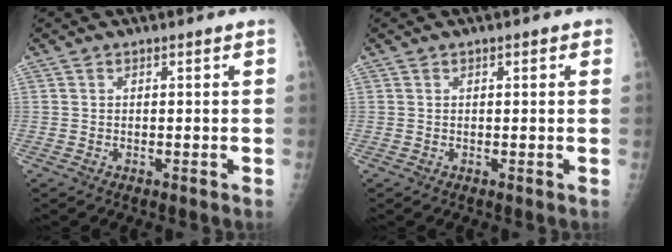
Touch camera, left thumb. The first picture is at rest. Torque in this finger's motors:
{"motor_torque": [-0.20, -0.02, -0.09, -0.10, 0.03]}